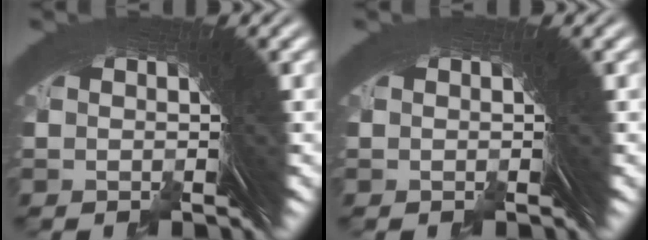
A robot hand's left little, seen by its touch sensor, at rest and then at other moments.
{"total": 0.0}